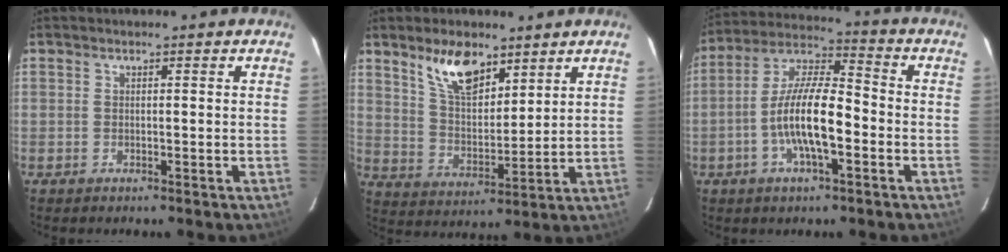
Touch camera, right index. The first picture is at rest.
{"total": 10.6, "force": [7.1, 4.7, 6.4], "torque": [-0.108, 0.003, 0.137]}
{"total": 12.9, "force": [-3.8, 3.7, 11.8], "torque": [-0.234, 0.002, -0.074]}